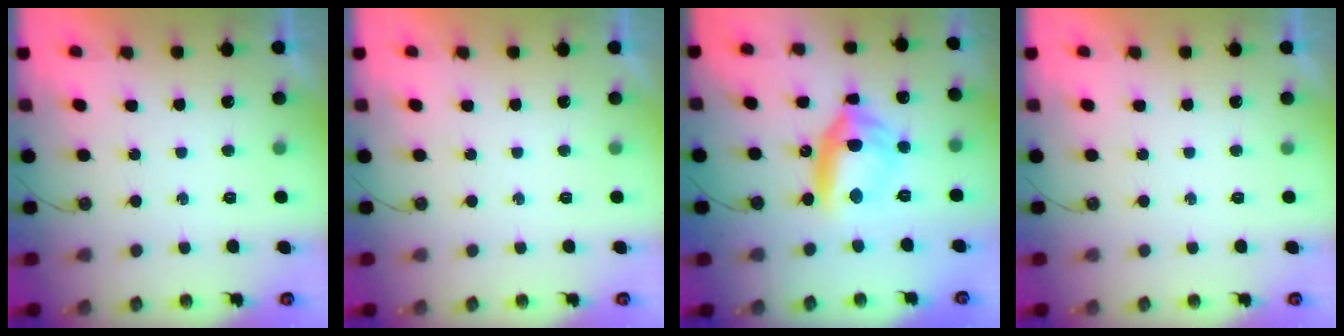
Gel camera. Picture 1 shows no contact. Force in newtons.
{"total": 0.0}
{"total": 11.4, "press": 11.4, "slide": 1.3}
{"total": 0.0}